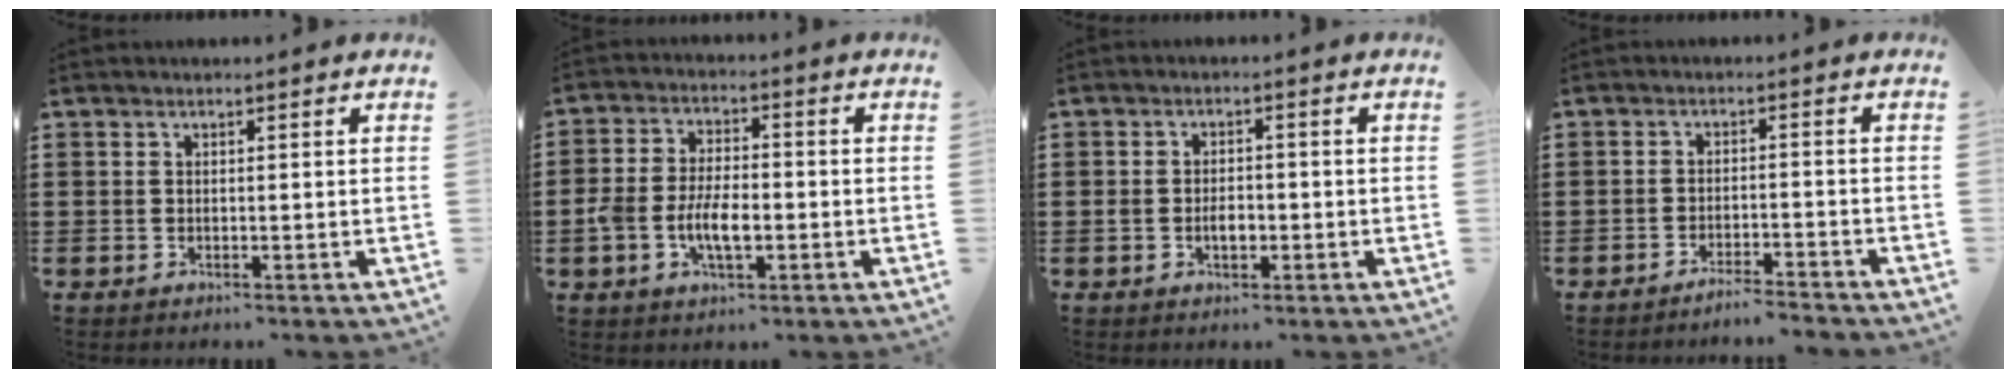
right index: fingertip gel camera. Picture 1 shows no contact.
{"total": 6.3, "force": [-1.8, 3.3, 5.1], "torque": [-0.115, 0.004, -0.037]}
{"total": 2.8, "force": [-0.7, 1.6, 2.3], "torque": [-0.034, 0.001, -0.015]}
{"total": 2.7, "force": [-2.6, -0.2, 0.6], "torque": [-0.013, -0.001, -0.053]}